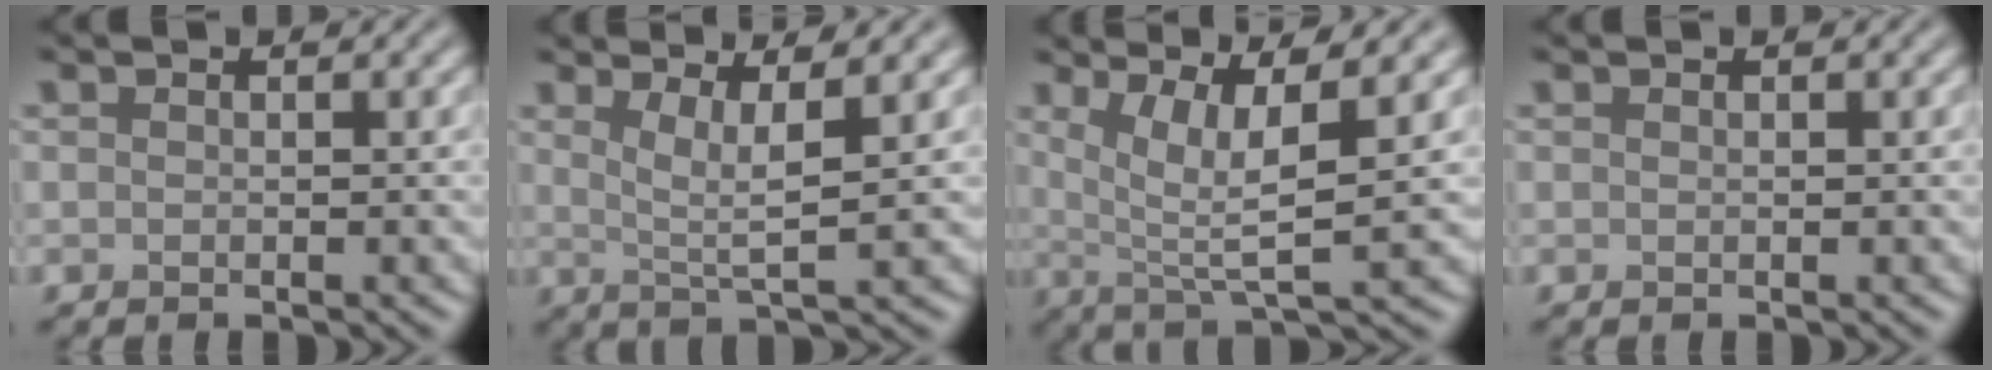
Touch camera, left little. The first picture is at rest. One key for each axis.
{"total": 3.6, "fx": 1.4, "fy": 0.6, "fz": 3.3, "tx": -0.059, "ty": -0.008, "tz": 0.028}
{"total": 5.9, "fx": 1.7, "fy": 1.3, "fz": 5.5, "tx": -0.091, "ty": -0.006, "tz": 0.031}
{"total": 0.0}